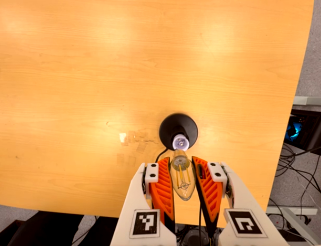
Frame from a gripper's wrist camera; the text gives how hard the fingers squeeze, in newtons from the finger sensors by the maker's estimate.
{"total": 18.3, "left": 19.4, "right": 17.2}